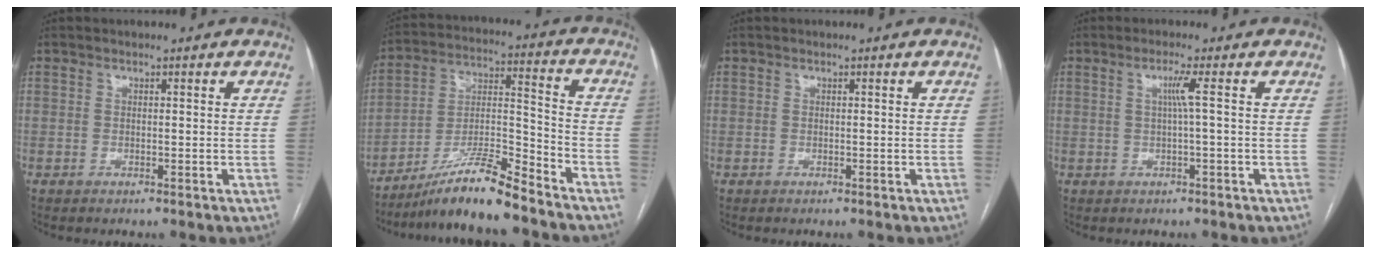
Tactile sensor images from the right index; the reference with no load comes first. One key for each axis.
{"total": 12.9, "fx": -10.6, "fy": 0.6, "fz": 7.4, "tx": -0.135, "ty": 0.002, "tz": -0.188}
{"total": 0.0}
{"total": 2.3, "fx": 0.3, "fy": -0.8, "fz": 2.1, "tx": -0.042, "ty": 0.001, "tz": 0.009}